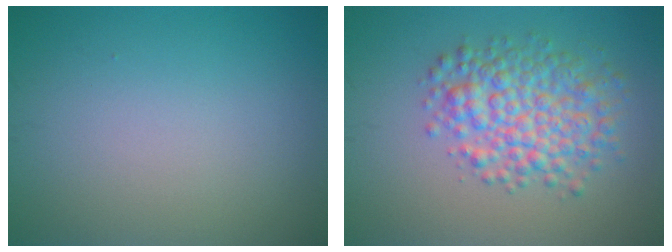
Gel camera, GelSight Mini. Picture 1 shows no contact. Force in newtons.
{"total": 5.9, "press": 5.9, "slide": 0.2}